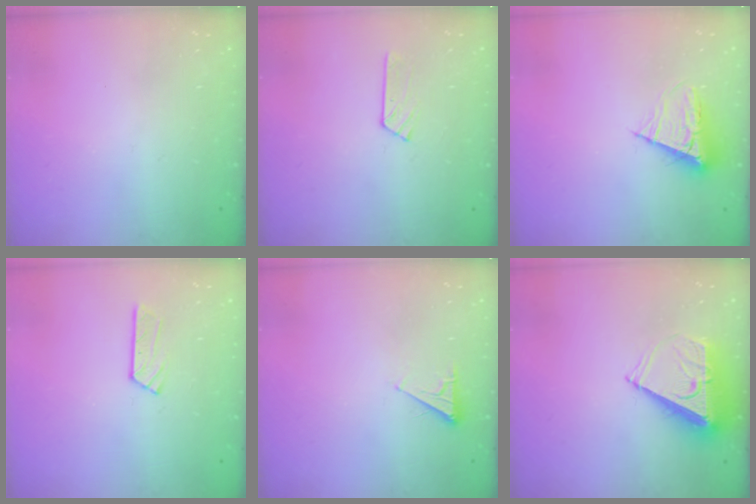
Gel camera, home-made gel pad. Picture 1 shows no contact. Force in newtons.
{"total": 5.3, "press": 5.2, "slide": 0.5}
{"total": 8.6, "press": 8.5, "slide": 0.4}
{"total": 3.6, "press": 3.6, "slide": 0.4}
{"total": 2.5, "press": 2.5, "slide": 0.4}
{"total": 8.3, "press": 8.3, "slide": 0.5}